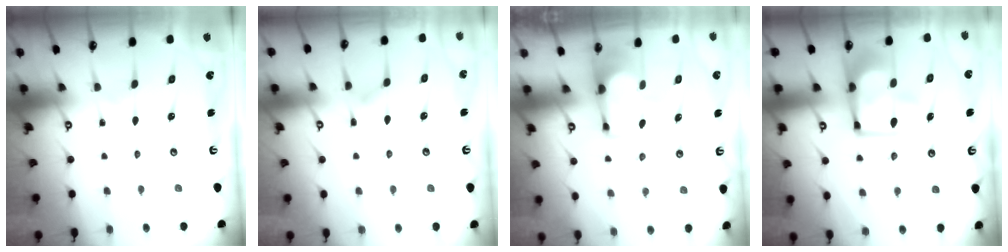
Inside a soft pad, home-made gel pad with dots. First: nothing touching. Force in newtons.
{"total": 1.2, "press": 0.8, "slide": 0.9}
{"total": 1.8, "press": 1.6, "slide": 0.8}
{"total": 12.9, "press": 12.8, "slide": 1.5}